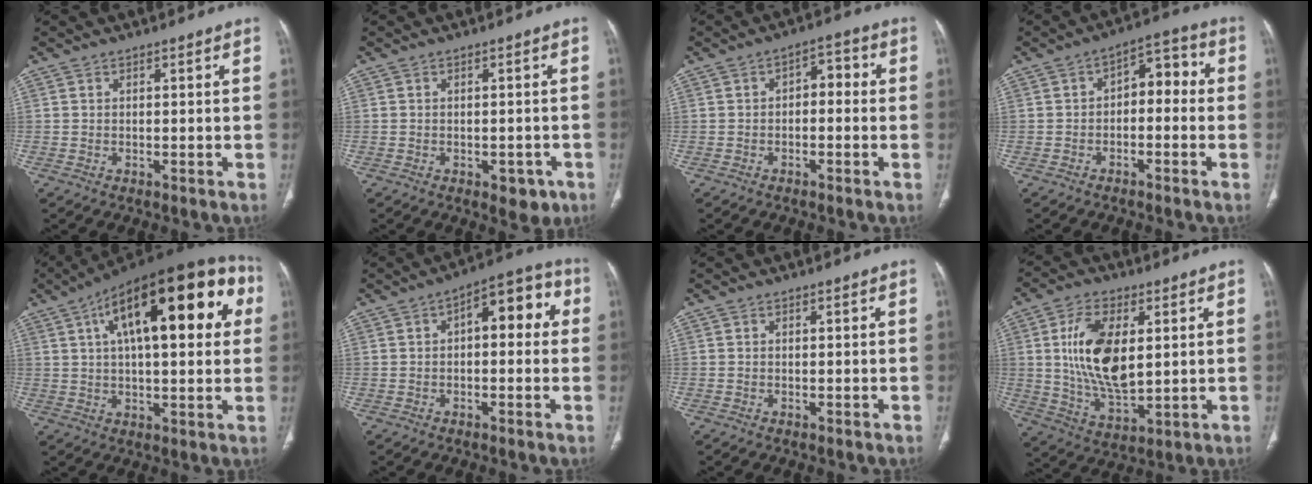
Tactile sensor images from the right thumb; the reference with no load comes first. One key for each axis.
{"total": 4.0, "fx": -1.9, "fy": 2.4, "fz": 2.6, "tx": -0.014, "ty": 0.008, "tz": -0.018}
{"total": 4.4, "fx": -0.4, "fy": 2.7, "fz": 3.5, "tx": -0.035, "ty": 0.027, "tz": -0.016}
{"total": 7.0, "fx": -0.7, "fy": 4.3, "fz": 5.5, "tx": -0.050, "ty": 0.042, "tz": -0.023}
{"total": 27.6, "fx": 8.4, "fy": 11.1, "fz": 23.8, "tx": -0.333, "ty": 0.033, "tz": 0.117}
{"total": 10.4, "fx": 1.7, "fy": 5.2, "fz": 8.9, "tx": -0.086, "ty": 0.036, "tz": 0.014}
{"total": 0.0}
{"total": 15.1, "fx": 2.8, "fy": 7.8, "fz": 12.7, "tx": -0.230, "ty": -0.018, "tz": 0.059}